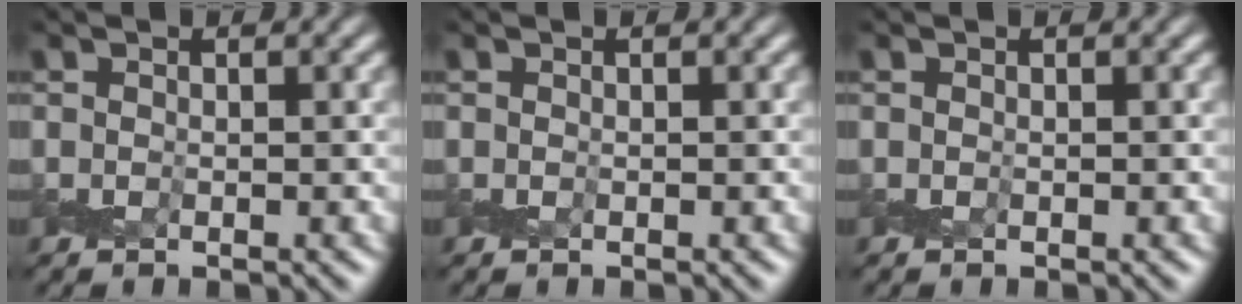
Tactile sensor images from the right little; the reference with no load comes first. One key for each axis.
{"total": 0.0}
{"total": 0.0}